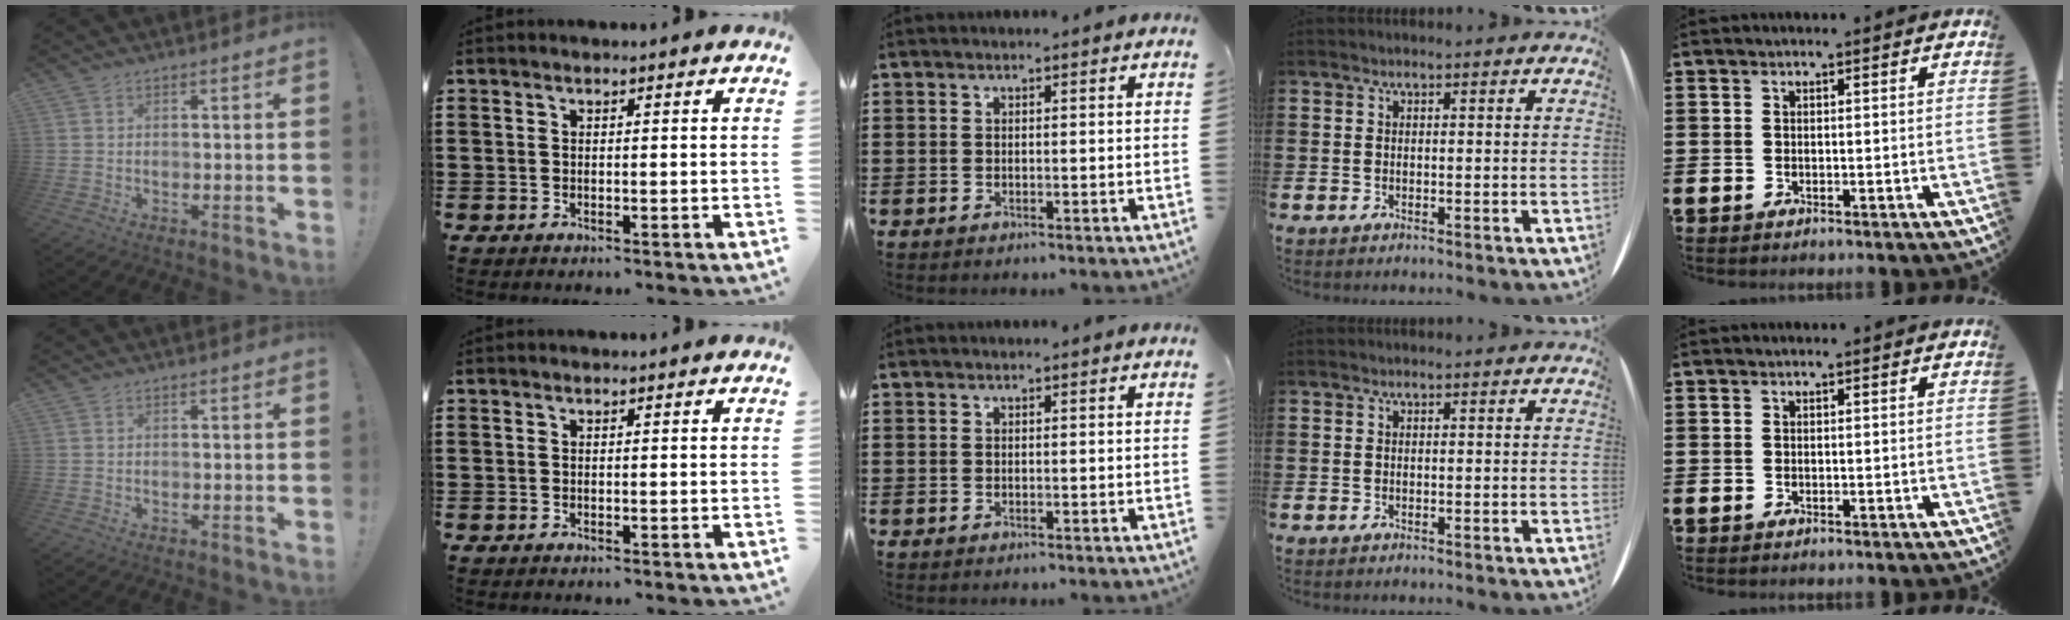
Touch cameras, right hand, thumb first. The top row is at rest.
{}